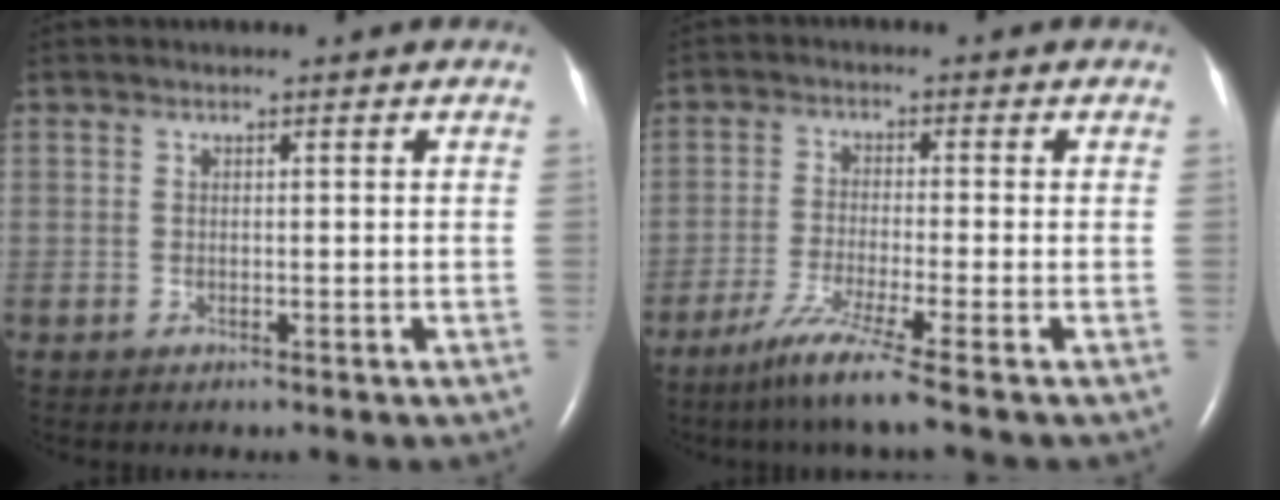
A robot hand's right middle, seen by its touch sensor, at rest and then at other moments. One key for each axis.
{"total": 6.9, "fx": -4.8, "fy": -1.4, "fz": 4.8, "tx": -0.094, "ty": -0.026, "tz": -0.095}